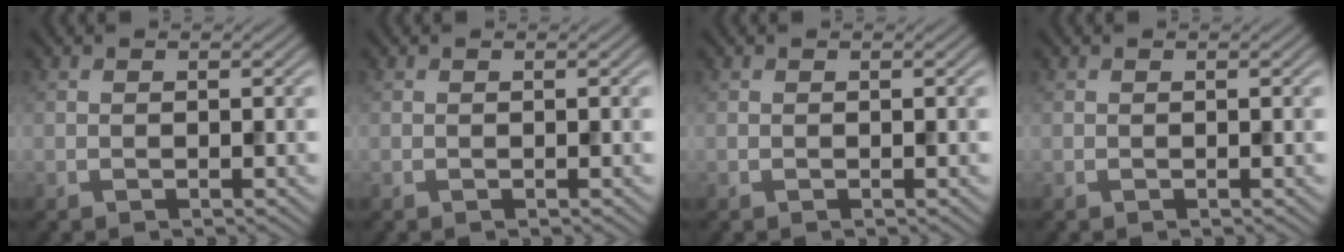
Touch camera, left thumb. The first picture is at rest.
{"total": 0.0}
{"total": 0.0}
{"total": 0.0}